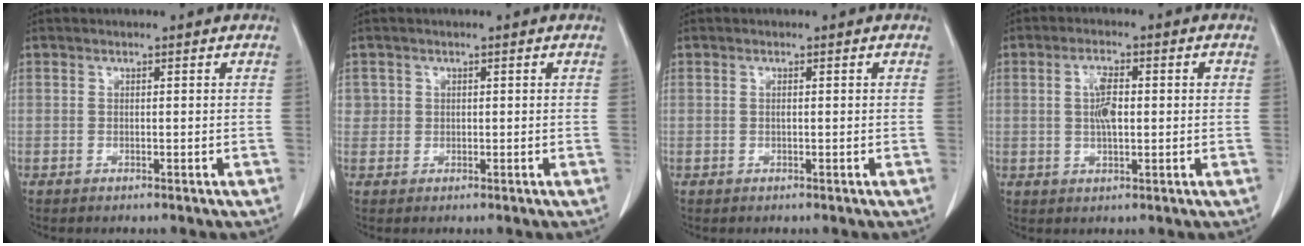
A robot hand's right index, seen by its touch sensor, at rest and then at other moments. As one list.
[{"total": 1.6, "force": [0.4, 1.6, 0.0], "torque": [0.015, 0.003, 0.002]}, {"total": 0.6, "force": [0.1, 0.1, 0.6], "torque": [-0.013, 0.000, 0.003]}, {"total": 4.8, "force": [0.4, 1.6, 4.5], "torque": [-0.091, 0.011, 0.008]}]